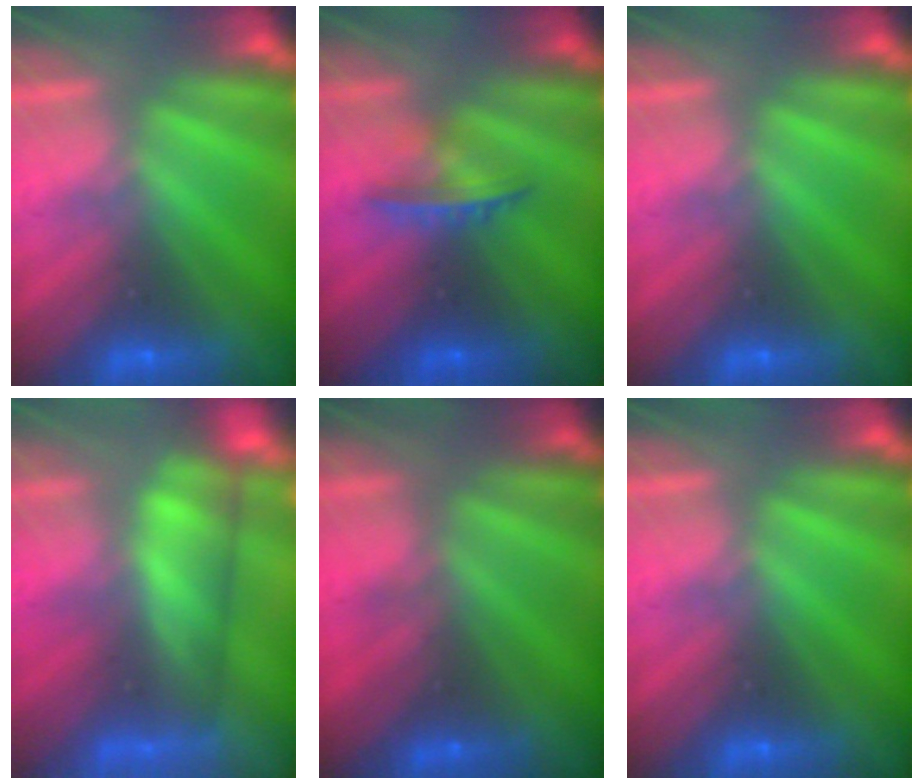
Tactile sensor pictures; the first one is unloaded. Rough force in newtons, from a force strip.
{"total": 4.6}
{"total": 0.0}
{"total": 4.6}
{"total": 2.1}
{"total": 0.0}